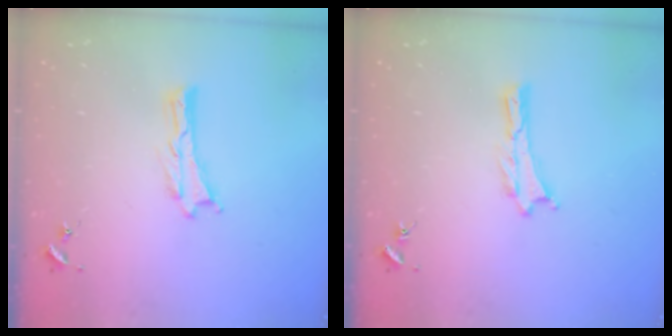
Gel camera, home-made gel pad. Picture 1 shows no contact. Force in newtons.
{"total": 0.0}